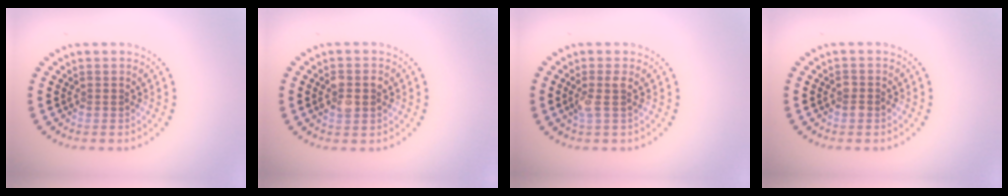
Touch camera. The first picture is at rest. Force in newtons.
{"total": 2.2, "press": 2.2, "slide": 0.2}
{"total": 1.7, "press": 1.4, "slide": 0.9}
{"total": 1.0, "press": 1.0, "slide": 0.2}